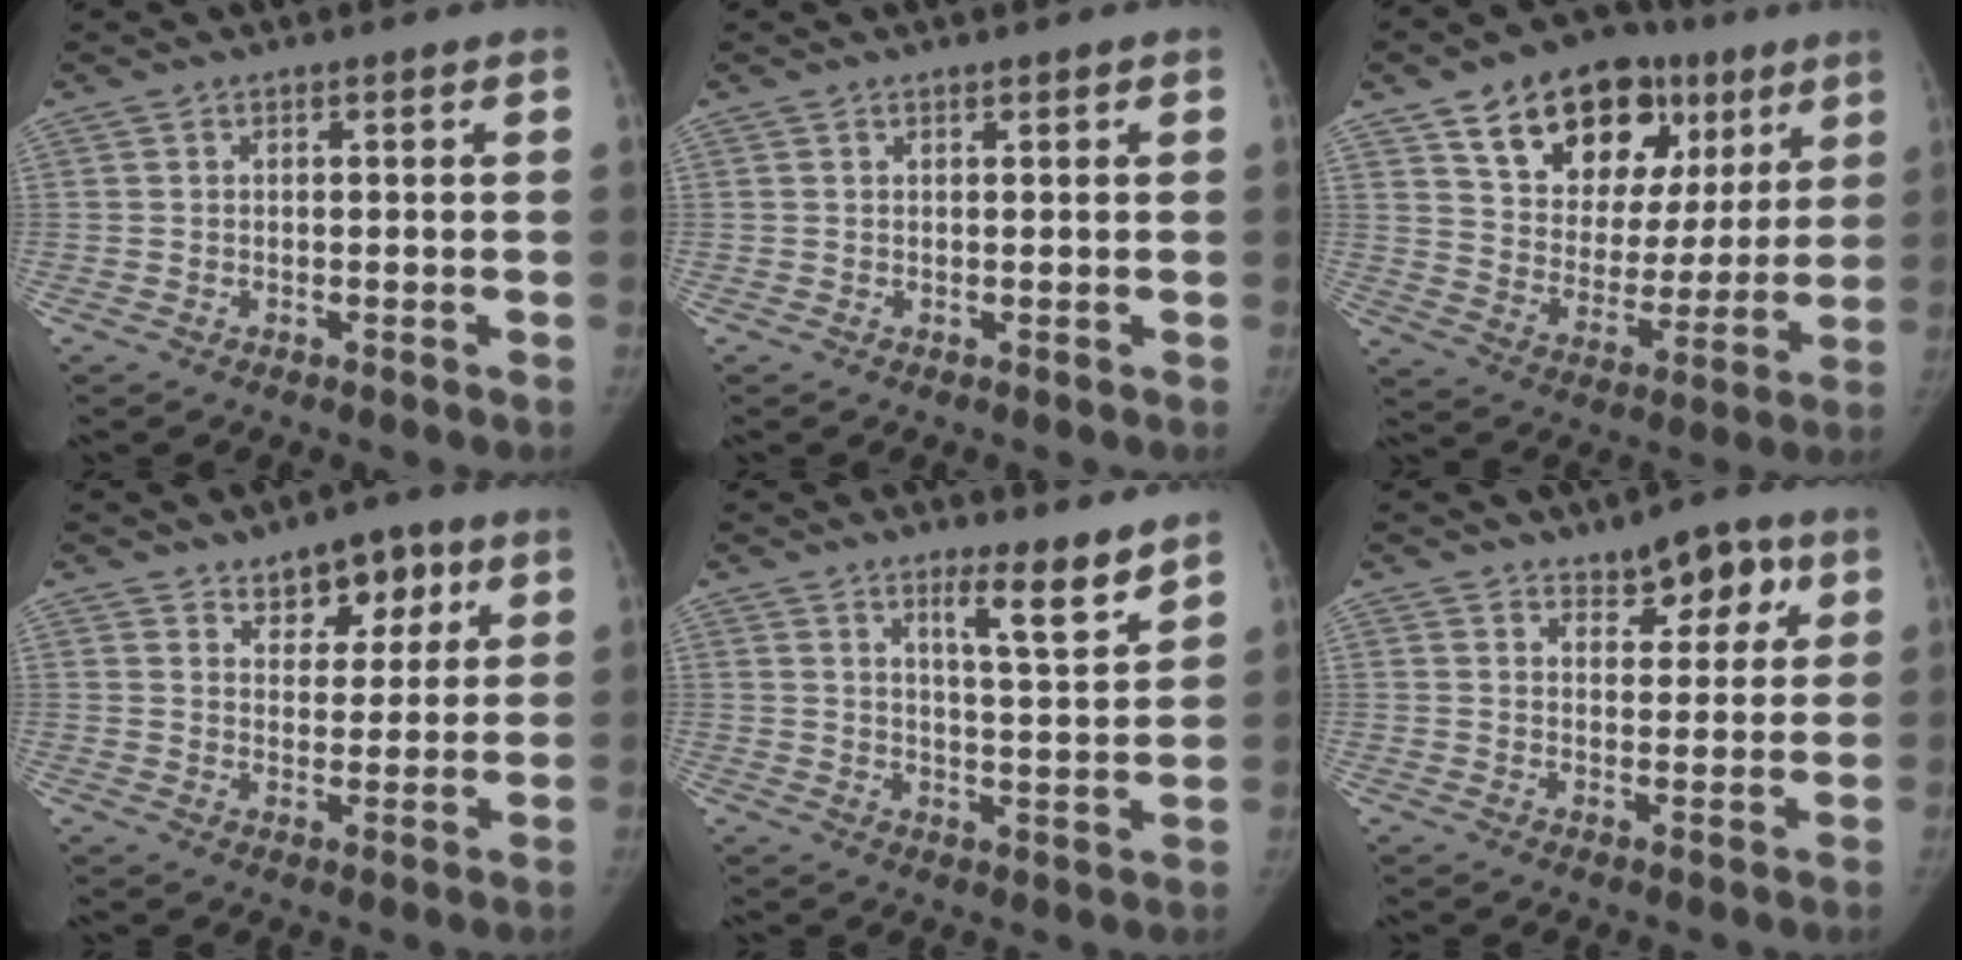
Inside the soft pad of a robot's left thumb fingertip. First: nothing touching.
{"total": 0.7, "force": [0.5, 0.3, 0.3], "torque": [-0.001, 0.000, 0.007]}
{"total": 23.9, "force": [12.3, 15.1, 13.8], "torque": [-0.154, -0.009, 0.198]}
{"total": 8.7, "force": [5.1, 5.3, 4.6], "torque": [-0.020, -0.023, 0.075]}
{"total": 7.8, "force": [5.8, 1.0, 5.2], "torque": [-0.071, -0.052, 0.092]}
{"total": 7.6, "force": [4.5, 4.1, 4.6], "torque": [-0.022, -0.020, 0.062]}